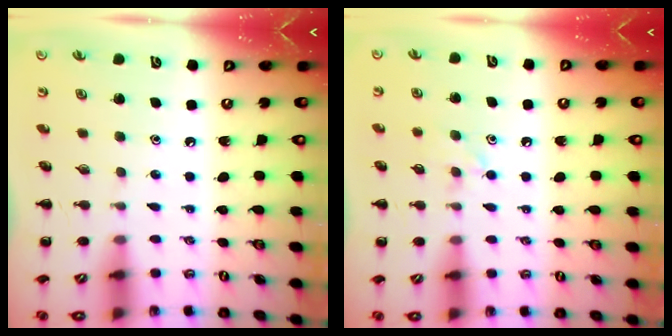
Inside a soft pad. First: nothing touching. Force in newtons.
{"total": 6.5, "press": 6.3, "slide": 1.6}